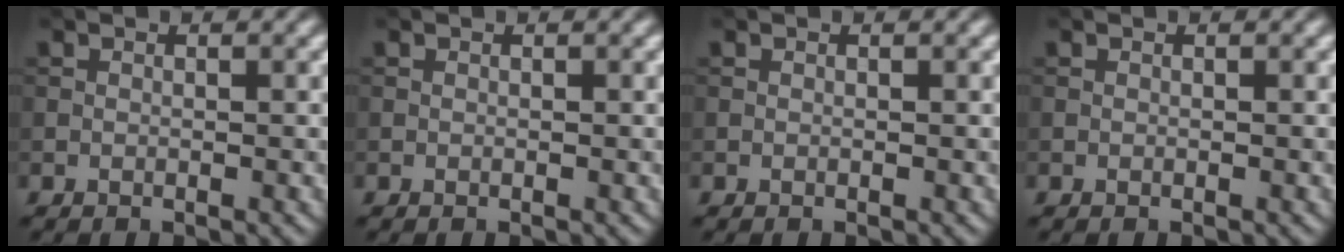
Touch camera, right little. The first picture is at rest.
{"total": 0.0}
{"total": 0.0}
{"total": 0.0}